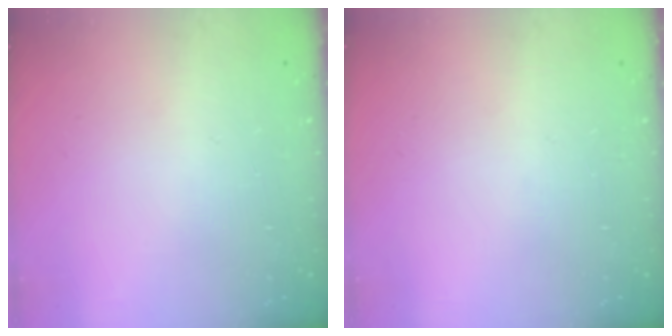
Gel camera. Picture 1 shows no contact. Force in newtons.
{"total": 0.0}